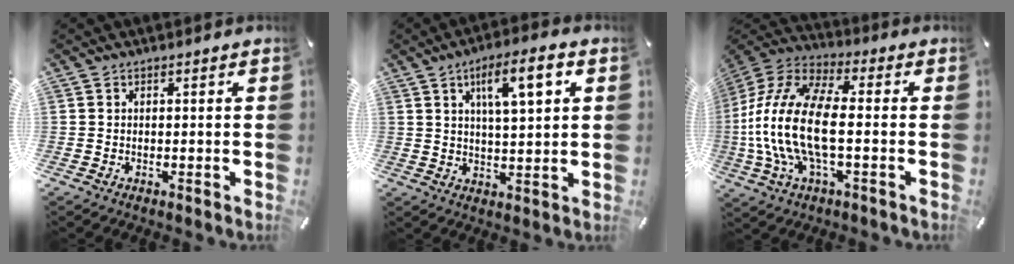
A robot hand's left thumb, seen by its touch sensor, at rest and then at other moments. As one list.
[{"total": 9.7, "force": [4.2, 3.2, 8.1], "torque": [-0.131, -0.004, 0.066]}, {"total": 18.5, "force": [-2.6, 8.7, 16.1], "torque": [-0.352, -0.004, -0.048]}]